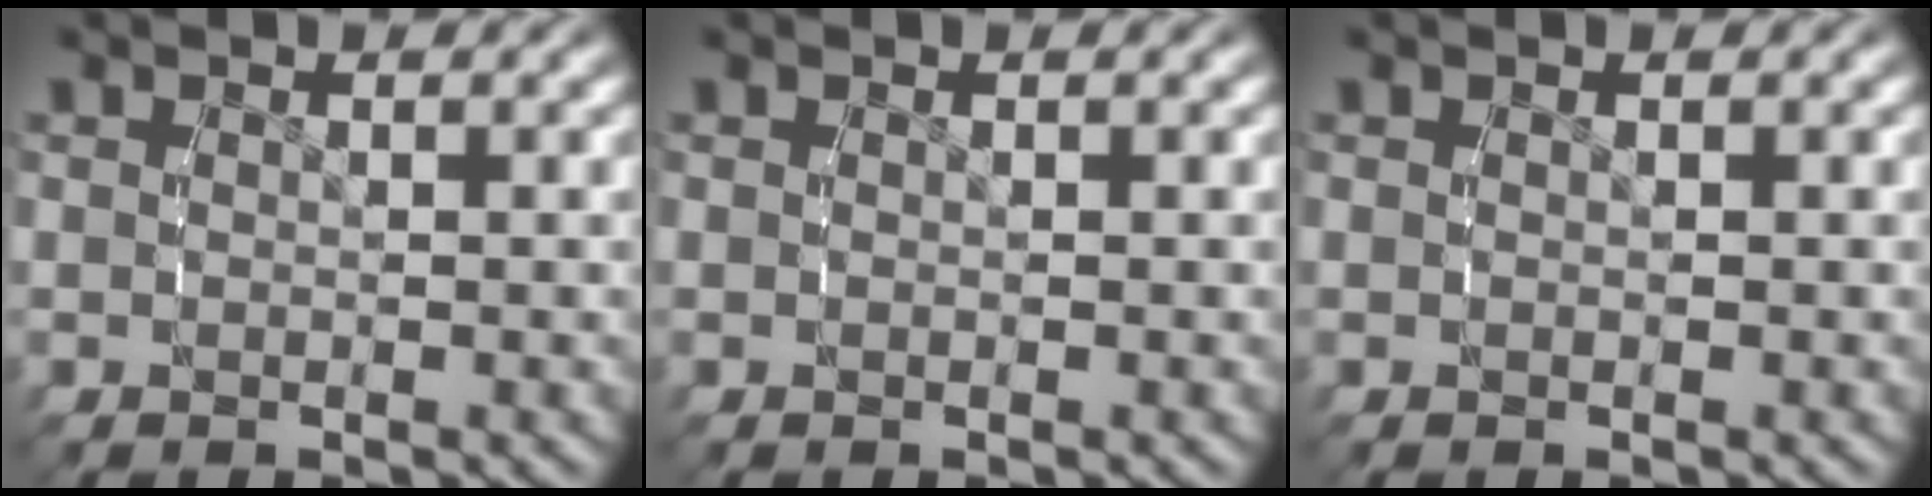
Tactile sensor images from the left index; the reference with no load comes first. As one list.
[{"total": 0.0}, {"total": 0.0}]